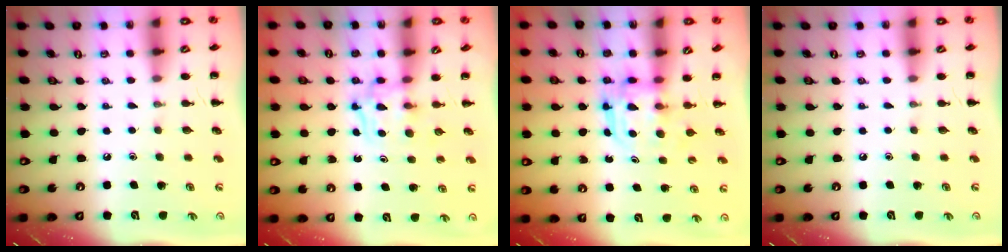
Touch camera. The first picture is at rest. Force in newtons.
{"total": 3.9, "press": 3.9, "slide": 0.3}
{"total": 3.1, "press": 3.1, "slide": 0.2}
{"total": 0.0}